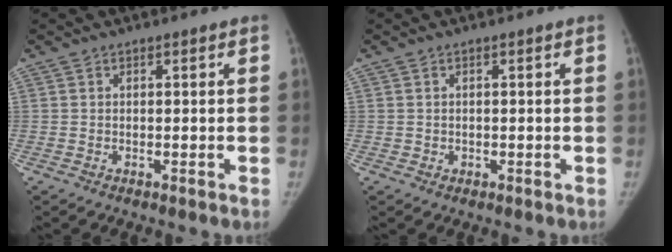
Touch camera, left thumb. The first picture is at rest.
{"total": 0.8, "force": [-0.1, 0.7, 0.2], "torque": [-0.002, 0.002, 0.001]}